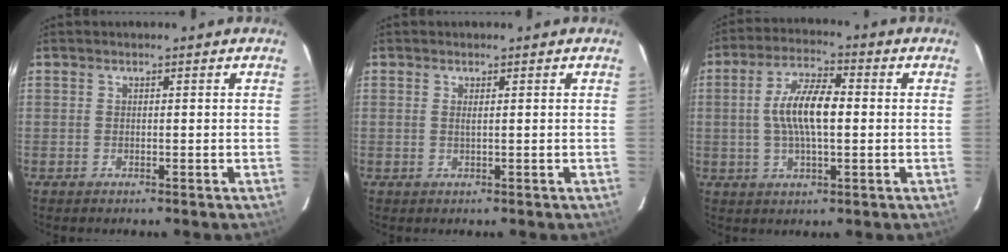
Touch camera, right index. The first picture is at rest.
{"total": 0.7, "force": [0.2, -0.1, 0.7], "torque": [-0.014, 0.000, 0.003]}
{"total": 9.7, "force": [0.2, 3.3, 9.1], "torque": [-0.175, 0.012, 0.003]}